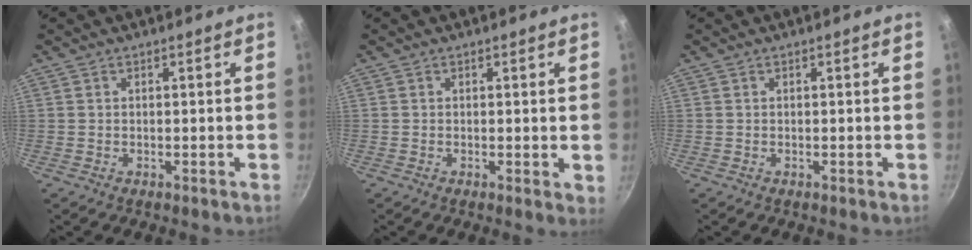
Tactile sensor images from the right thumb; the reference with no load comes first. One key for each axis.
{"total": 1.4, "fx": 0.2, "fy": 0.5, "fz": 1.3, "tx": -0.017, "ty": -0.005, "tz": 0.001}
{"total": 0.0}